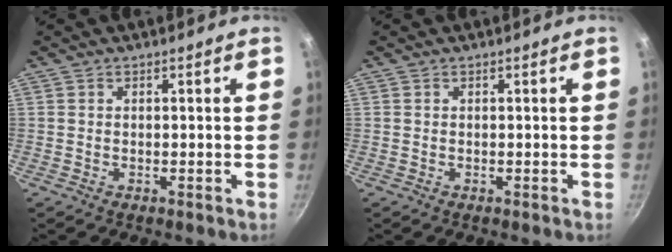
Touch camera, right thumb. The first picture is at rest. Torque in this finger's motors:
{"motor_torque": [-0.15, 0.13, 0.22, 0.21, 0.00]}